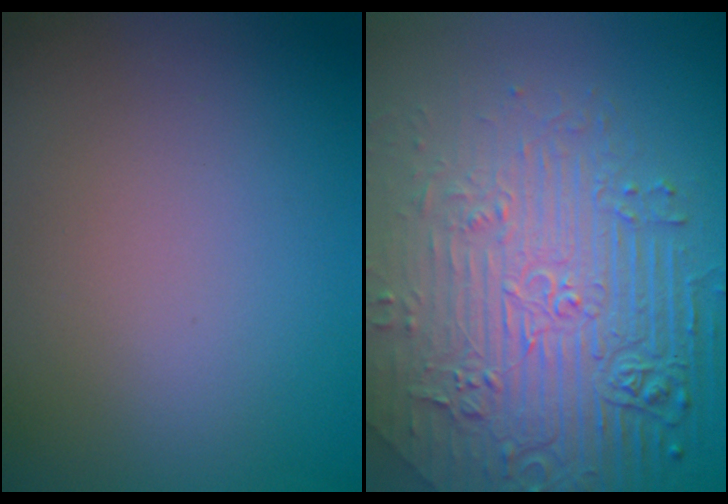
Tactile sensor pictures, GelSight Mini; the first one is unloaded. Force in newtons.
{"total": 9.0, "press": 6.1, "slide": 6.5}